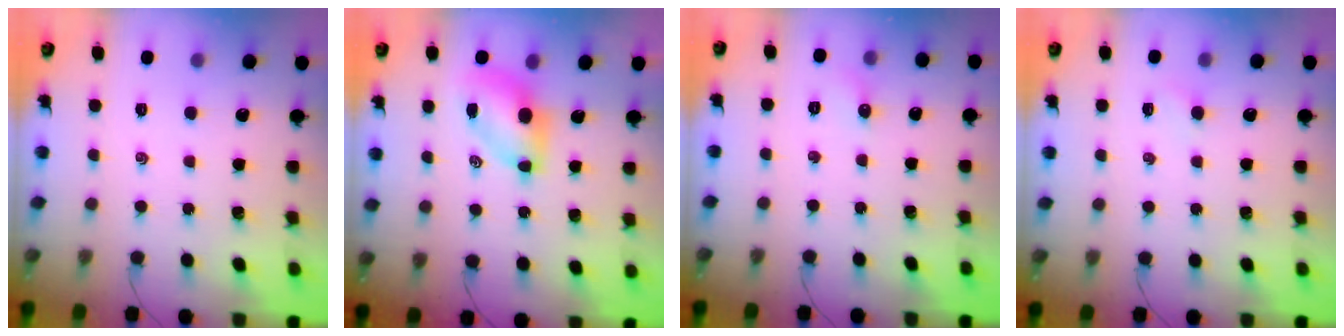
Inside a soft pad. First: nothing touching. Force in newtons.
{"total": 7.8, "press": 7.7, "slide": 1.3}
{"total": 3.9, "press": 3.7, "slide": 1.3}
{"total": 1.3, "press": 1.2, "slide": 0.5}